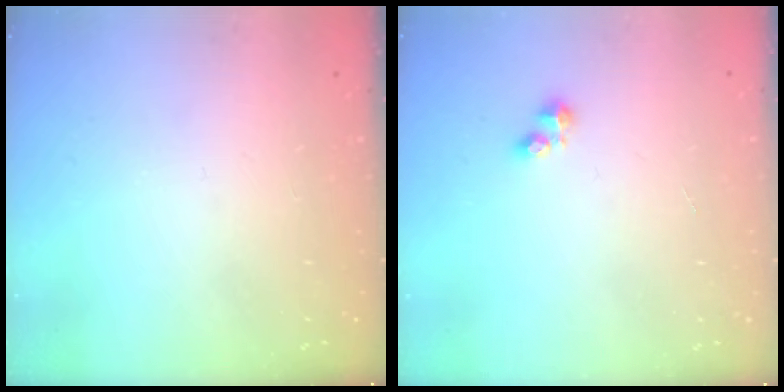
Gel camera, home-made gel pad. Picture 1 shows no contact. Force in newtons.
{"total": 2.5, "press": 2.5, "slide": 0.4}